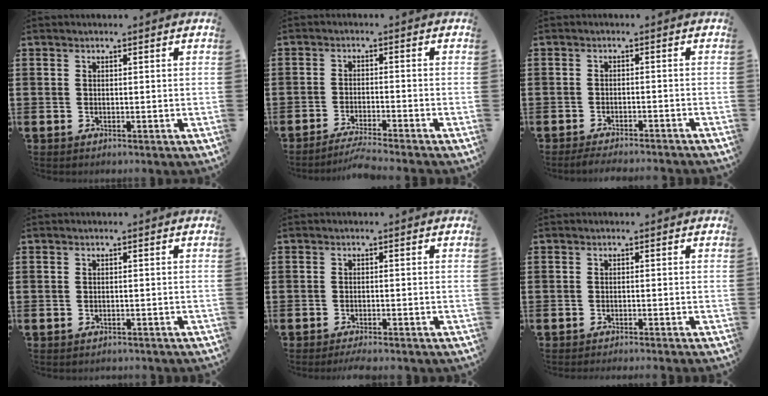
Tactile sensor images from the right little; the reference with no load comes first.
{"total": 2.9, "force": [-2.6, -0.4, 1.2], "torque": [-0.019, 0.000, -0.050]}
{"total": 1.8, "force": [-1.7, -0.1, 0.5], "torque": [-0.008, 0.004, -0.034]}
{"total": 0.6, "force": [-0.6, 0.0, 0.0], "torque": [-0.001, -0.001, -0.014]}
{"total": 1.2, "force": [-1.1, -0.1, 0.4], "torque": [-0.007, 0.001, -0.021]}
{"total": 0.8, "force": [-0.7, -0.4, 0.0], "torque": [0.002, 0.002, -0.014]}